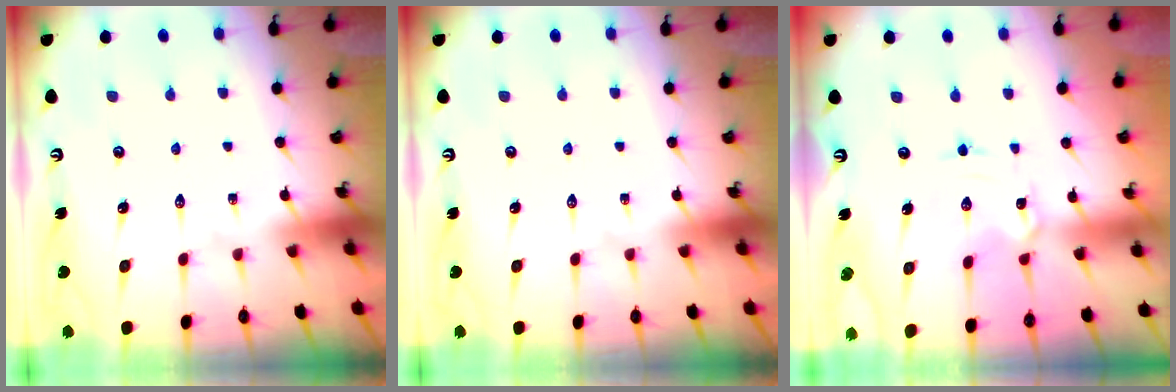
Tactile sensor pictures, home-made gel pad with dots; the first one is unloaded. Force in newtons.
{"total": 0.0}
{"total": 1.8, "press": 1.8, "slide": 0.3}